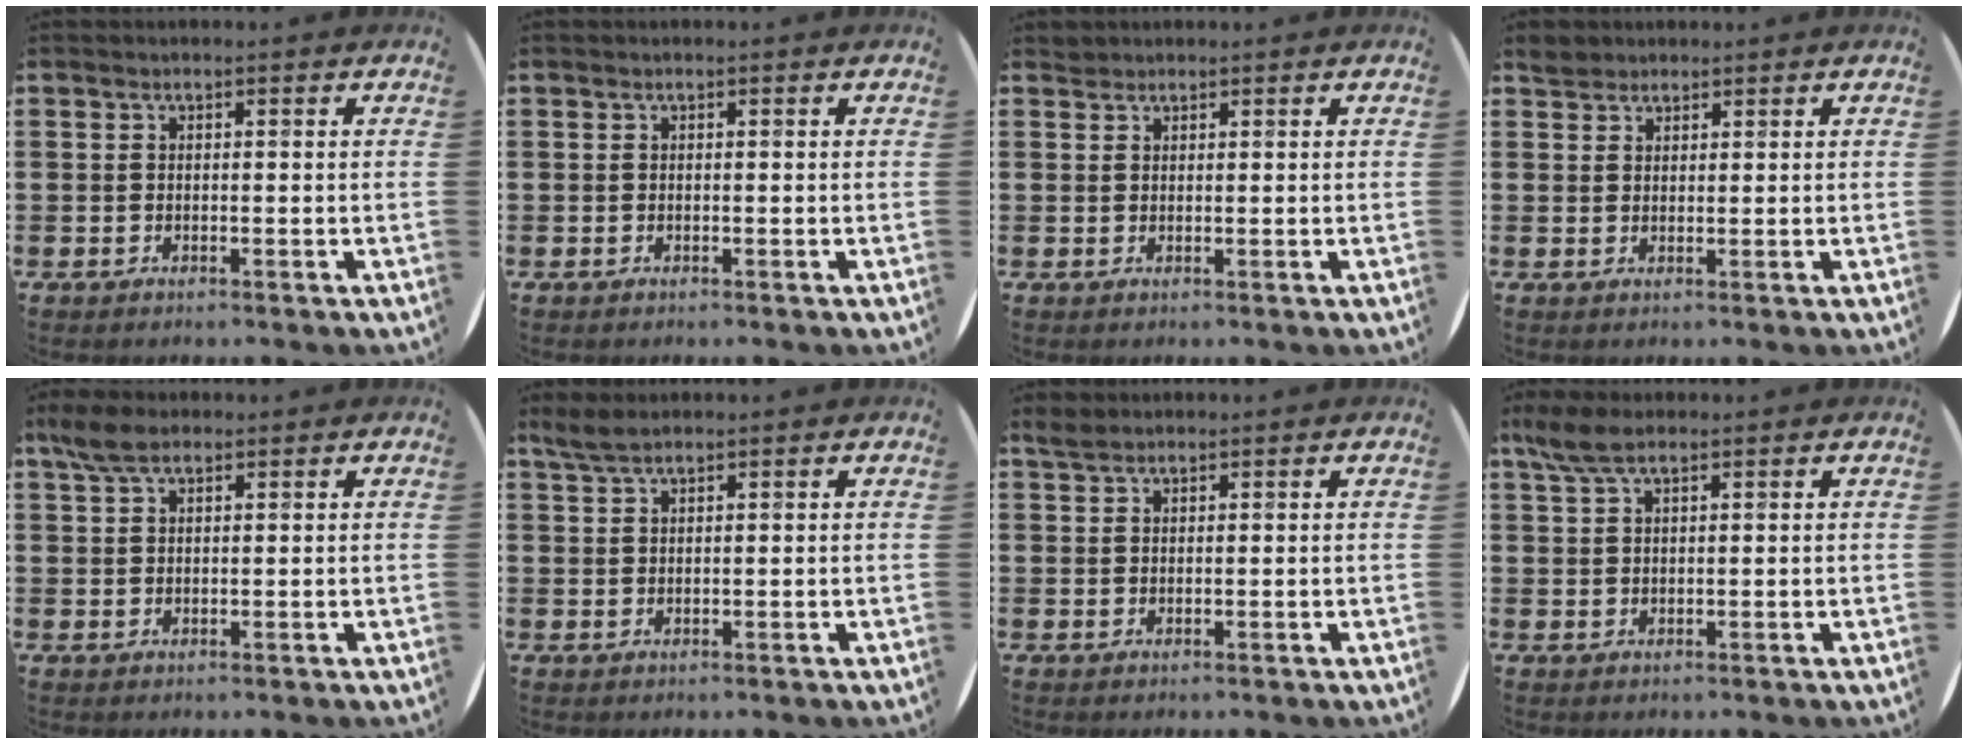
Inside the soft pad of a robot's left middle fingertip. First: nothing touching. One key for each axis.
{"total": 0.0}
{"total": 0.9, "fx": 0.9, "fy": 0.2, "fz": -0.1, "tx": 0.000, "ty": 0.002, "tz": 0.017}
{"total": 2.1, "fx": 2.0, "fy": 0.9, "fz": 0.0, "tx": 0.003, "ty": 0.002, "tz": 0.038}
{"total": 3.7, "fx": 2.7, "fy": 1.5, "fz": 2.1, "tx": -0.039, "ty": 0.003, "tz": 0.048}
{"total": 2.4, "fx": 2.0, "fy": 0.5, "fz": 1.2, "tx": -0.027, "ty": 0.005, "tz": 0.037}
{"total": 1.6, "fx": 1.5, "fy": 0.5, "fz": 0.5, "tx": -0.004, "ty": 0.001, "tz": 0.026}
{"total": 3.8, "fx": 2.6, "fy": 1.2, "fz": 2.4, "tx": -0.053, "ty": 0.005, "tz": 0.049}